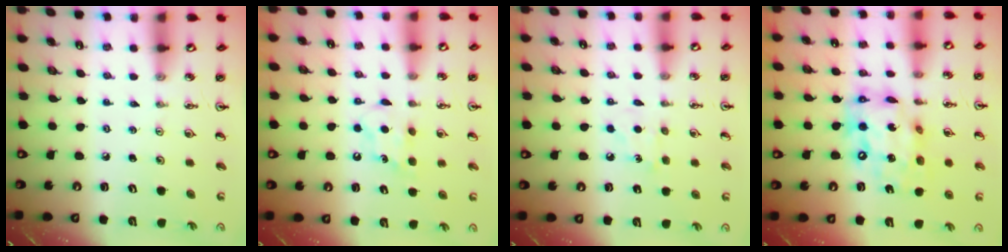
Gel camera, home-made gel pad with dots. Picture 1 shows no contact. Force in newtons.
{"total": 5.3, "press": 5.1, "slide": 1.4}
{"total": 6.4, "press": 6.3, "slide": 0.9}
{"total": 16.8, "press": 16.7, "slide": 1.5}